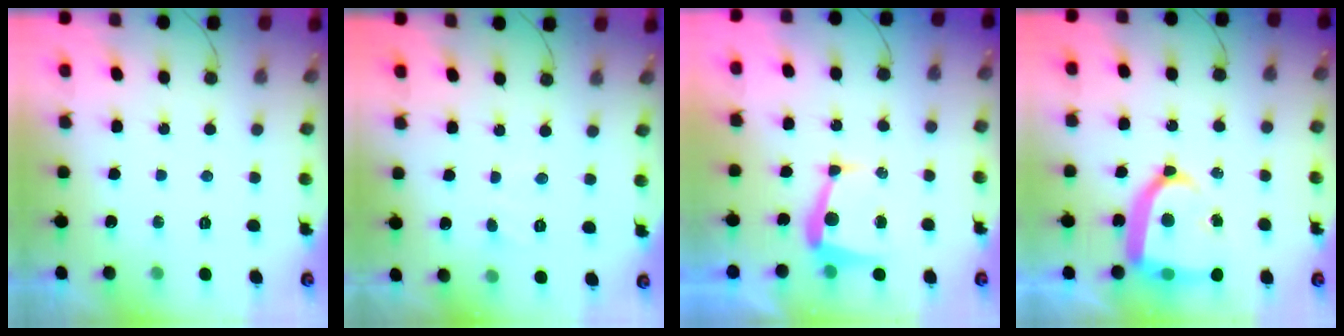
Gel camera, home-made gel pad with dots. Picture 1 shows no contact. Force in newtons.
{"total": 2.9, "press": 2.9, "slide": 0.3}
{"total": 5.6, "press": 5.6, "slide": 0.6}
{"total": 15.4, "press": 15.3, "slide": 1.2}